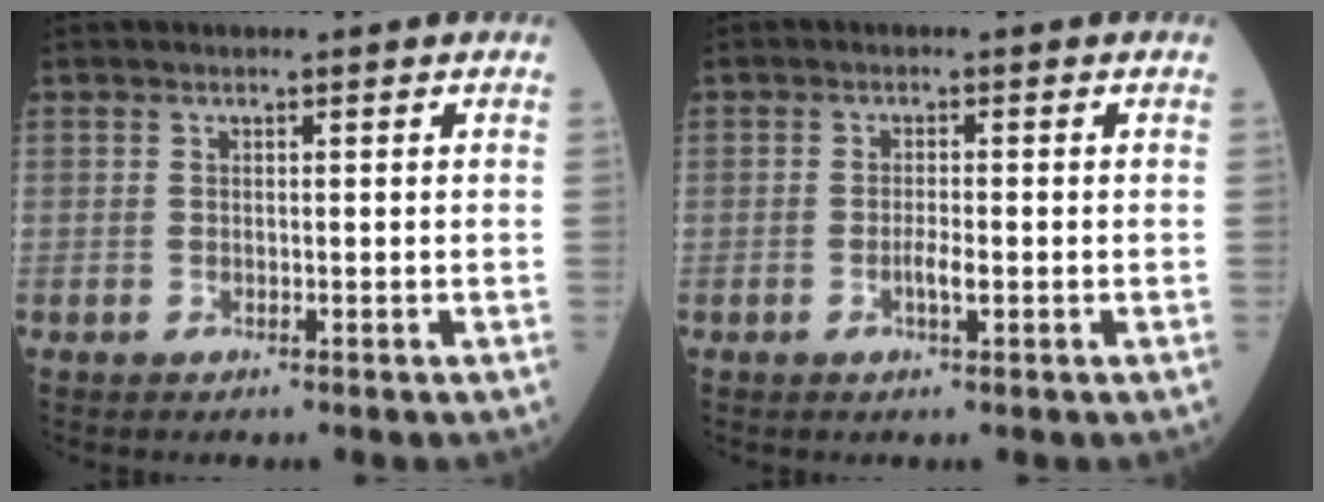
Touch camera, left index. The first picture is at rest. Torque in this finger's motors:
{"motor_torque": [0.37, 0.17, 0.04, 0.01]}